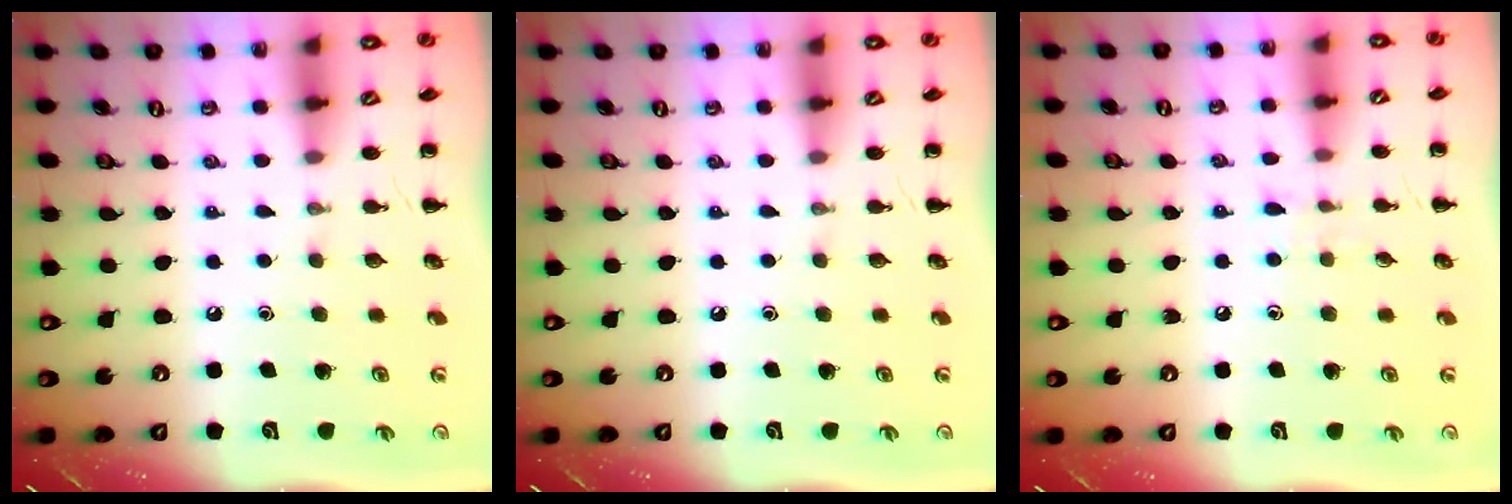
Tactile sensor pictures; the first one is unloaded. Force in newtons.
{"total": 0.0}
{"total": 4.6, "press": 4.2, "slide": 2.0}